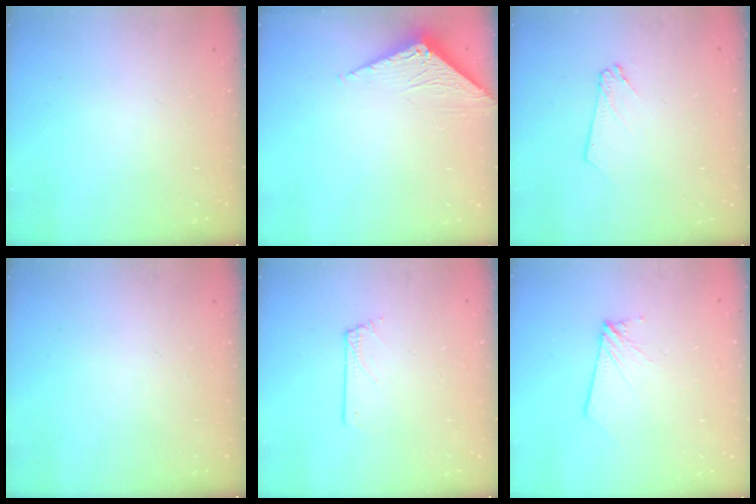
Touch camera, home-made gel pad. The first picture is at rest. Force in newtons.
{"total": 3.3, "press": 3.3, "slide": 0.2}
{"total": 3.6, "press": 3.6, "slide": 0.3}
{"total": 0.0}
{"total": 0.5, "press": 0.5, "slide": 0.1}
{"total": 2.6, "press": 2.6, "slide": 0.2}